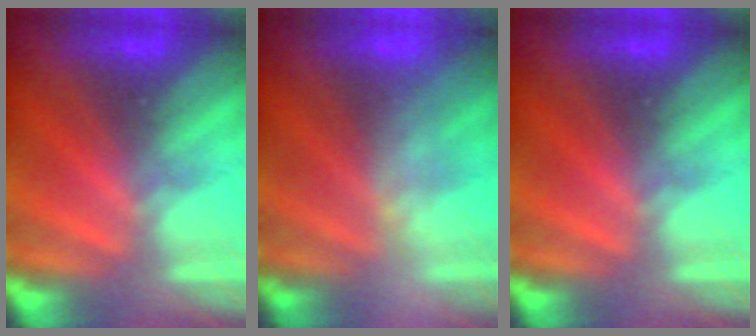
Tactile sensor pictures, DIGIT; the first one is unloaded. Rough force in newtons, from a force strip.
{"total": 2.5}
{"total": 0.0}